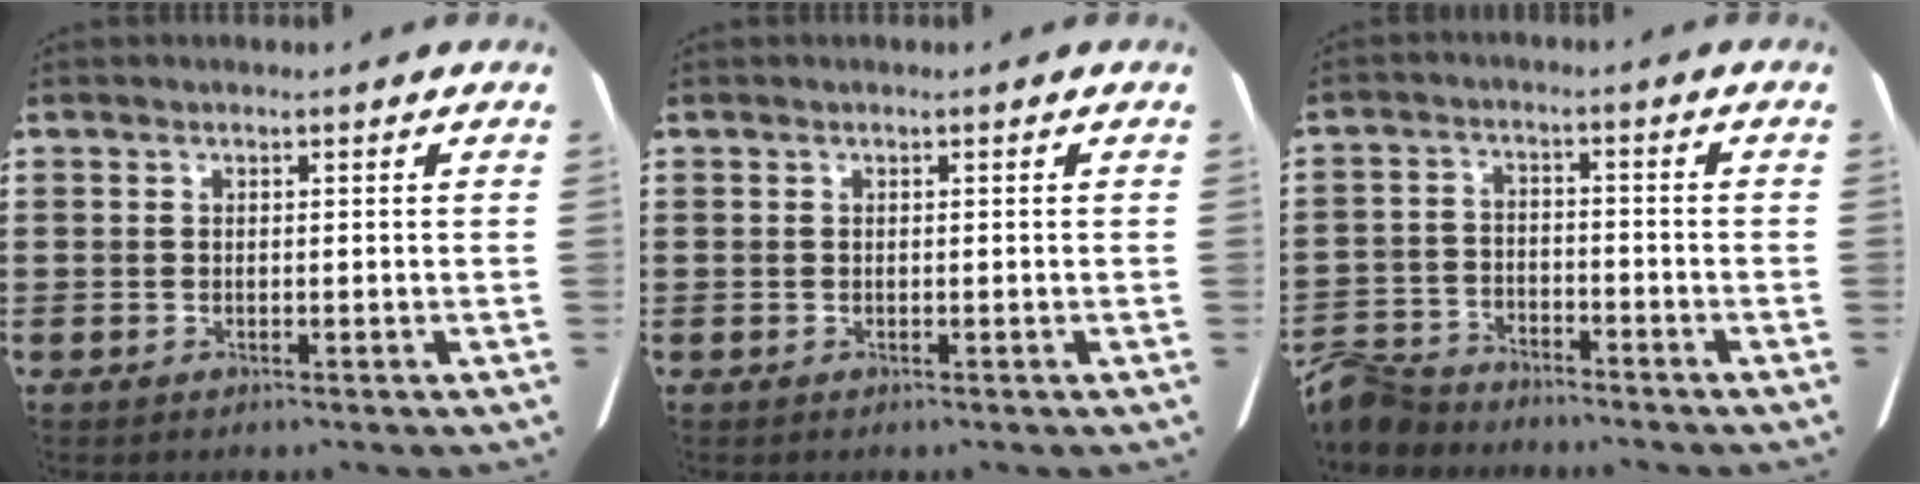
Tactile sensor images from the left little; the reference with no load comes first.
{"total": 0.0}
{"total": 5.1, "force": [-4.9, 1.1, 0.9], "torque": [-0.037, 0.001, -0.104]}